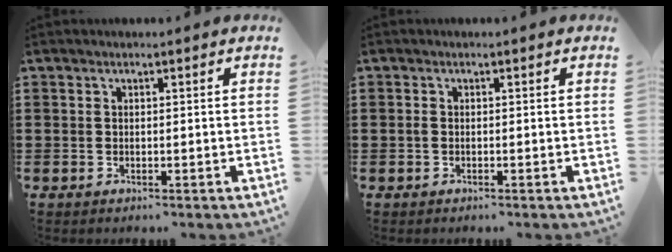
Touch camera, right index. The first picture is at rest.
{"total": 0.6, "force": [-0.2, 0.3, 0.5], "torque": [-0.019, -0.003, -0.007]}